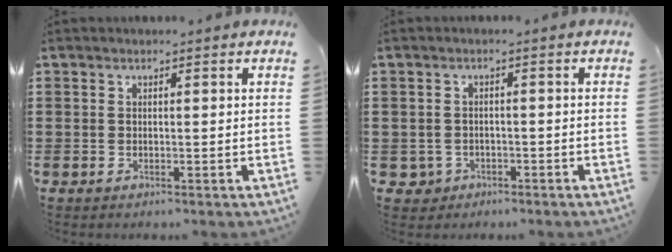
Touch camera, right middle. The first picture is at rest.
{"total": 1.7, "force": [-1.1, 1.3, 0.3], "torque": [-0.013, 0.000, -0.027]}